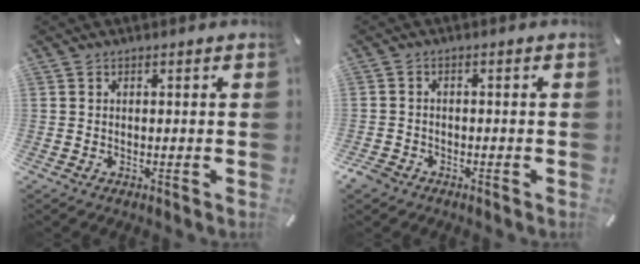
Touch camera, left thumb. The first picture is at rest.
{"total": 2.7, "force": [-1.9, 1.8, 0.7], "torque": [-0.025, 0.007, -0.042]}